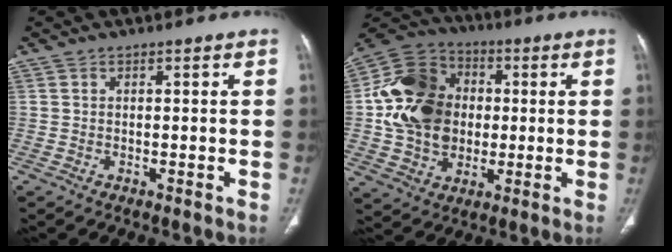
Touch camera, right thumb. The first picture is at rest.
{"total": 18.9, "force": [1.0, 14.9, 11.6], "torque": [-0.195, 0.016, 0.017]}